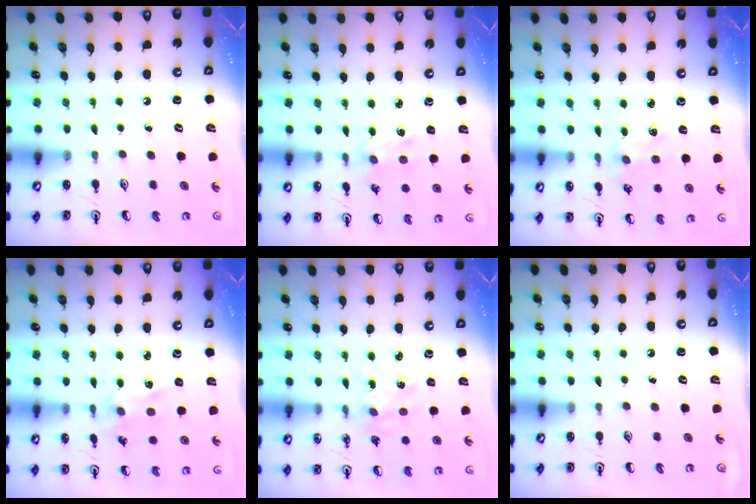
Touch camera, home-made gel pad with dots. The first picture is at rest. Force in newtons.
{"total": 0.0}
{"total": 1.8, "press": 1.8, "slide": 0.3}
{"total": 2.3, "press": 2.2, "slide": 0.6}
{"total": 0.8, "press": 0.8, "slide": 0.1}
{"total": 0.0}